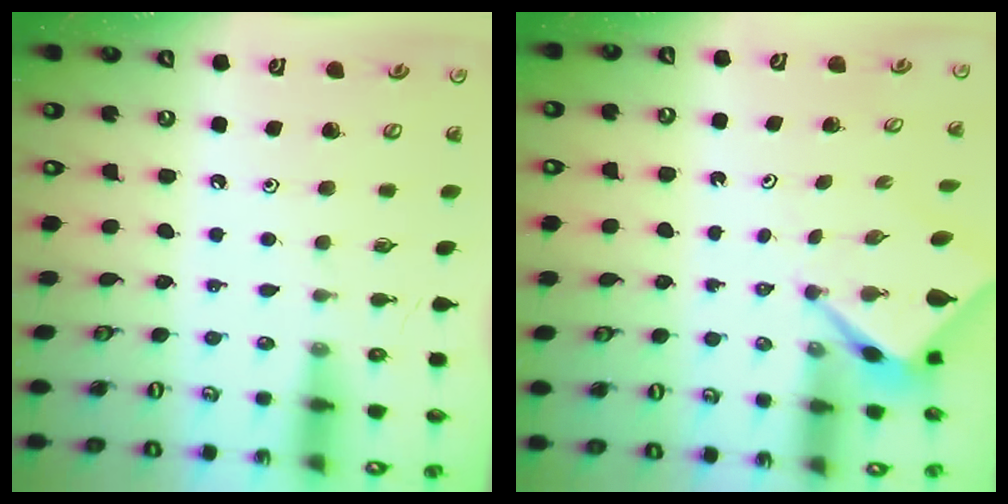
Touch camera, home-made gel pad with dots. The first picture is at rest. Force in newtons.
{"total": 2.6, "press": 2.6, "slide": 0.2}